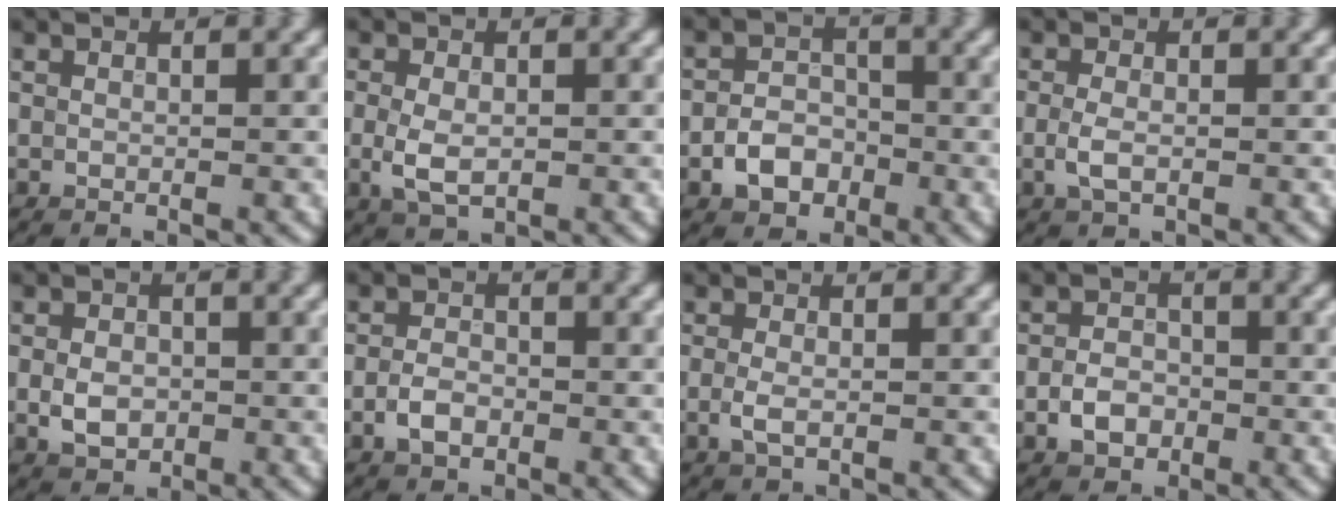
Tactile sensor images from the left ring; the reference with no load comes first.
{"total": 3.3, "force": [-0.5, 2.0, 2.5], "torque": [-0.055, -0.003, -0.008]}
{"total": 3.5, "force": [-1.6, 2.6, 1.9], "torque": [-0.026, 0.003, -0.030]}
{"total": 2.0, "force": [-0.5, 1.1, 1.6], "torque": [-0.039, -0.003, -0.012]}
{"total": 3.0, "force": [-0.5, 2.2, 1.9], "torque": [-0.035, -0.002, -0.013]}
{"total": 2.4, "force": [-1.0, 1.5, 1.5], "torque": [-0.026, 0.004, -0.024]}
{"total": 1.8, "force": [-0.4, 1.0, 1.5], "torque": [-0.036, -0.004, -0.010]}
{"total": 2.8, "force": [-1.1, 2.1, 1.5], "torque": [-0.022, 0.003, -0.026]}